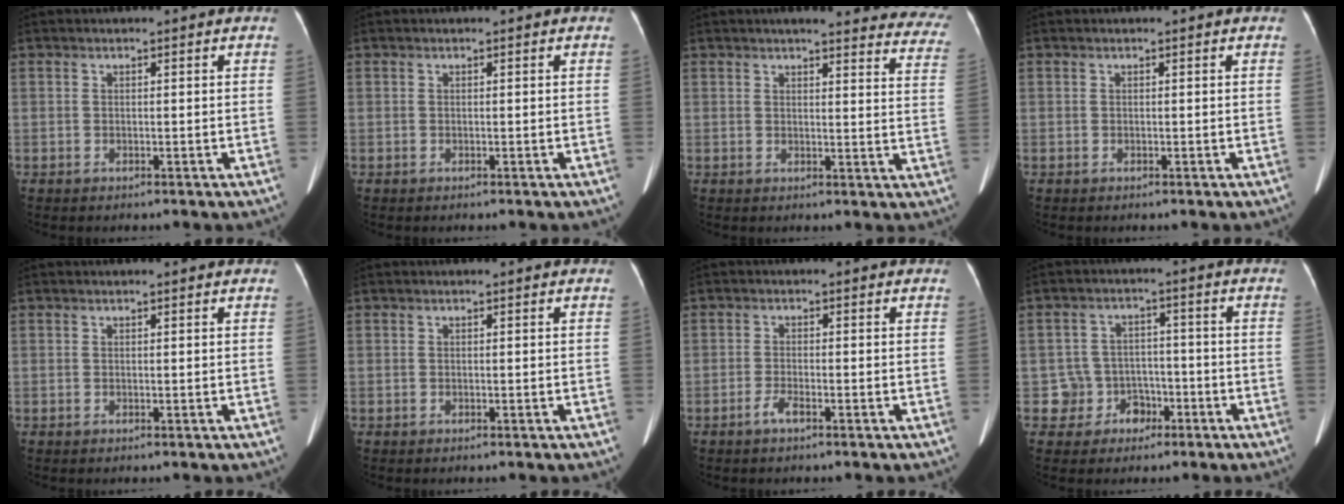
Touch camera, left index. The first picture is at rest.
{"total": 0.0}
{"total": 21.8, "force": [20.2, 3.3, 7.6], "torque": [-0.069, -0.069, 0.204]}
{"total": 0.0}
{"total": 1.0, "force": [0.9, 0.0, 0.4], "torque": [-0.010, 0.009, 0.011]}
{"total": 0.0}
{"total": 1.7, "force": [-1.1, 0.1, 1.2], "torque": [-0.028, -0.001, -0.024]}
{"total": 5.1, "force": [-2.3, 4.6, -0.4], "torque": [0.022, 0.019, -0.032]}